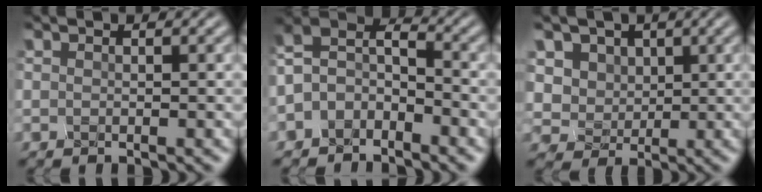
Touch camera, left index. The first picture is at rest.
{"total": 3.9, "force": [-3.1, 1.9, 1.5], "torque": [-0.038, 0.012, -0.061]}
{"total": 4.3, "force": [2.7, 3.3, 0.5], "torque": [-0.030, -0.005, 0.057]}